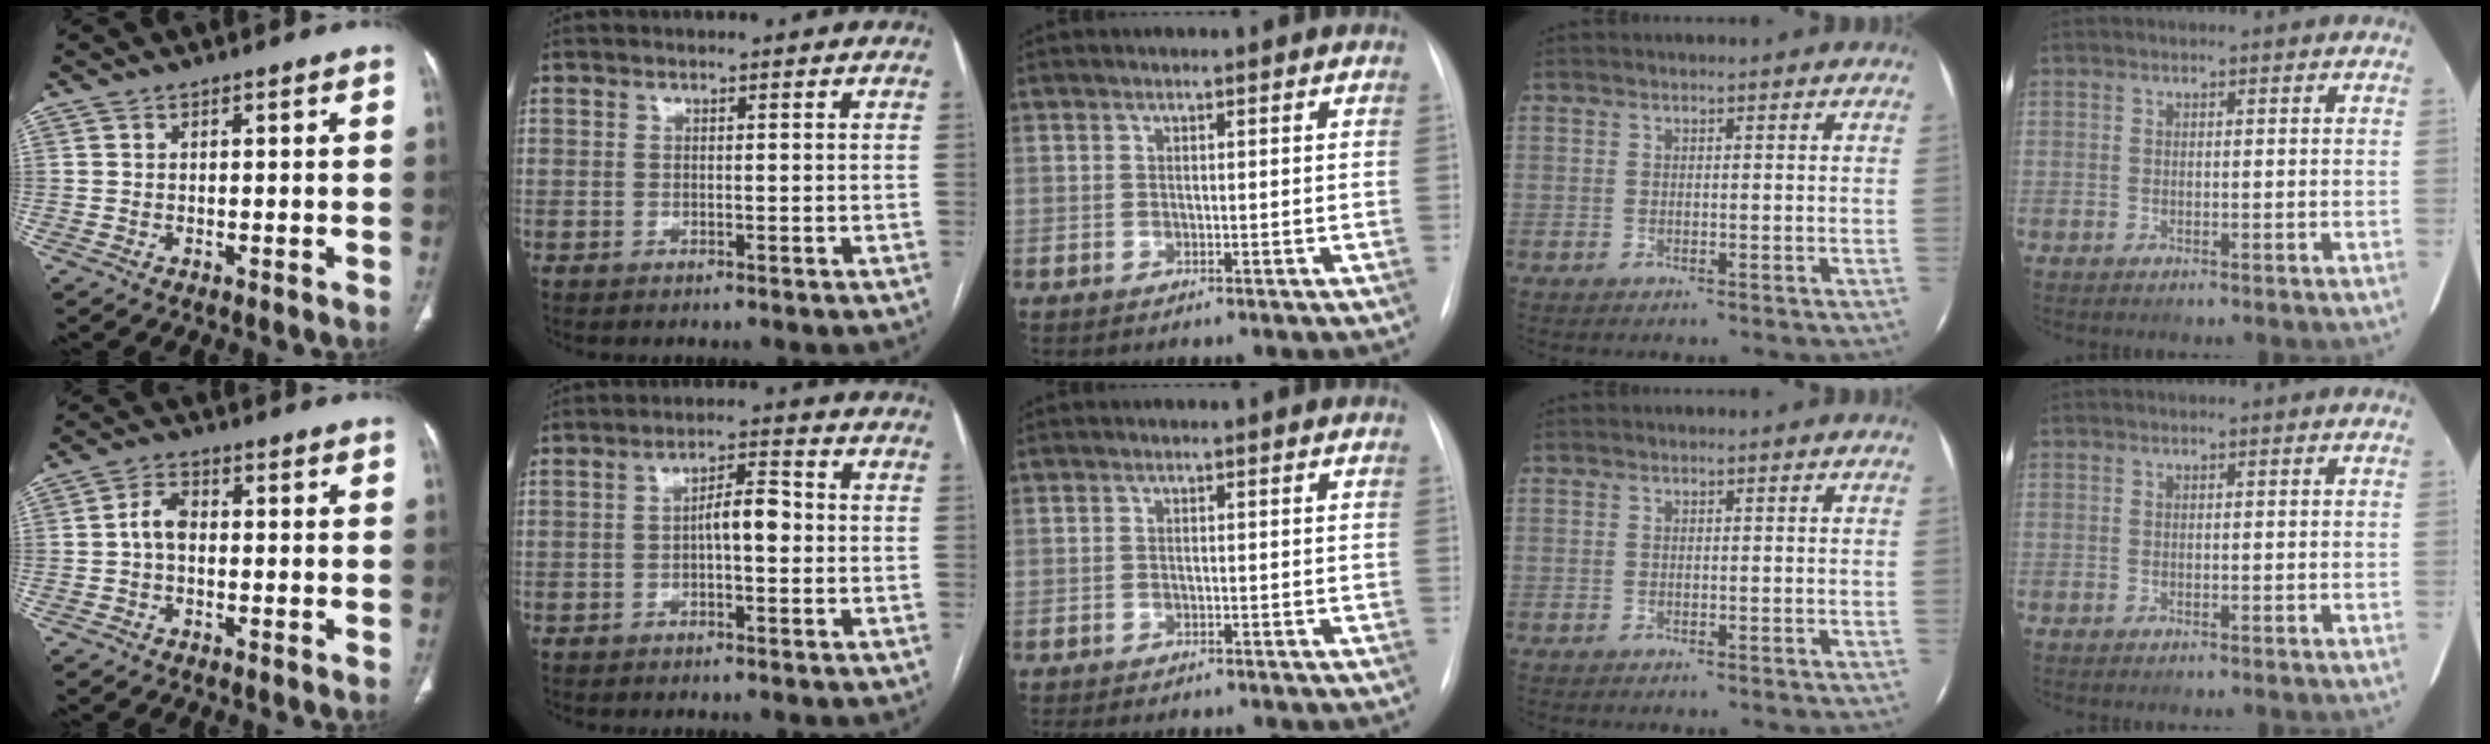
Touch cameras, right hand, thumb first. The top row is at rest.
{"thumb": {"total": 3.7, "force": [-0.5, 2.4, 2.8], "torque": [-0.047, 0.014, -0.016]}, "index": {"total": 4.9, "force": [-0.5, 1.5, 4.6], "torque": [-0.074, 0.018, -0.009]}, "middle": {"total": 7.7, "force": [-6.7, 2.1, 3.2], "torque": [-0.040, 0.001, -0.086]}}